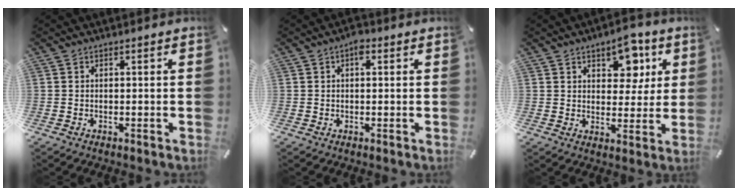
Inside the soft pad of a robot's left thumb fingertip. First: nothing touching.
{"total": 2.4, "force": [0.6, 1.4, 1.9], "torque": [-0.024, 0.002, 0.005]}
{"total": 9.3, "force": [4.9, 6.3, 4.8], "torque": [-0.051, -0.019, 0.081]}